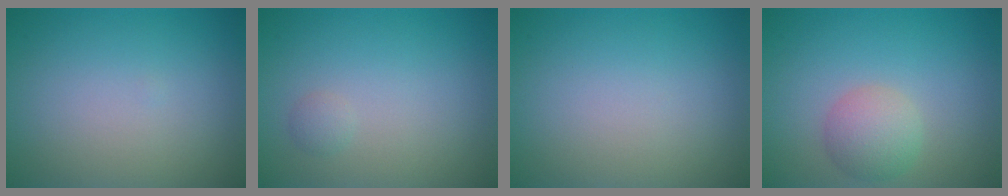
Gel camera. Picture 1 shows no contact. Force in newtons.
{"total": 0.7, "press": 0.7, "slide": 0.0}
{"total": 0.0}
{"total": 3.0, "press": 3.0, "slide": 0.1}